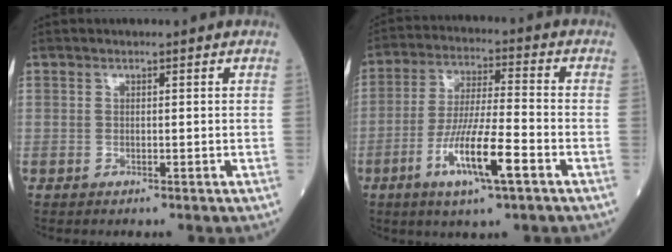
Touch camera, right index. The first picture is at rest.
{"total": 11.1, "force": [-4.8, 0.9, 9.9], "torque": [-0.189, -0.012, -0.087]}